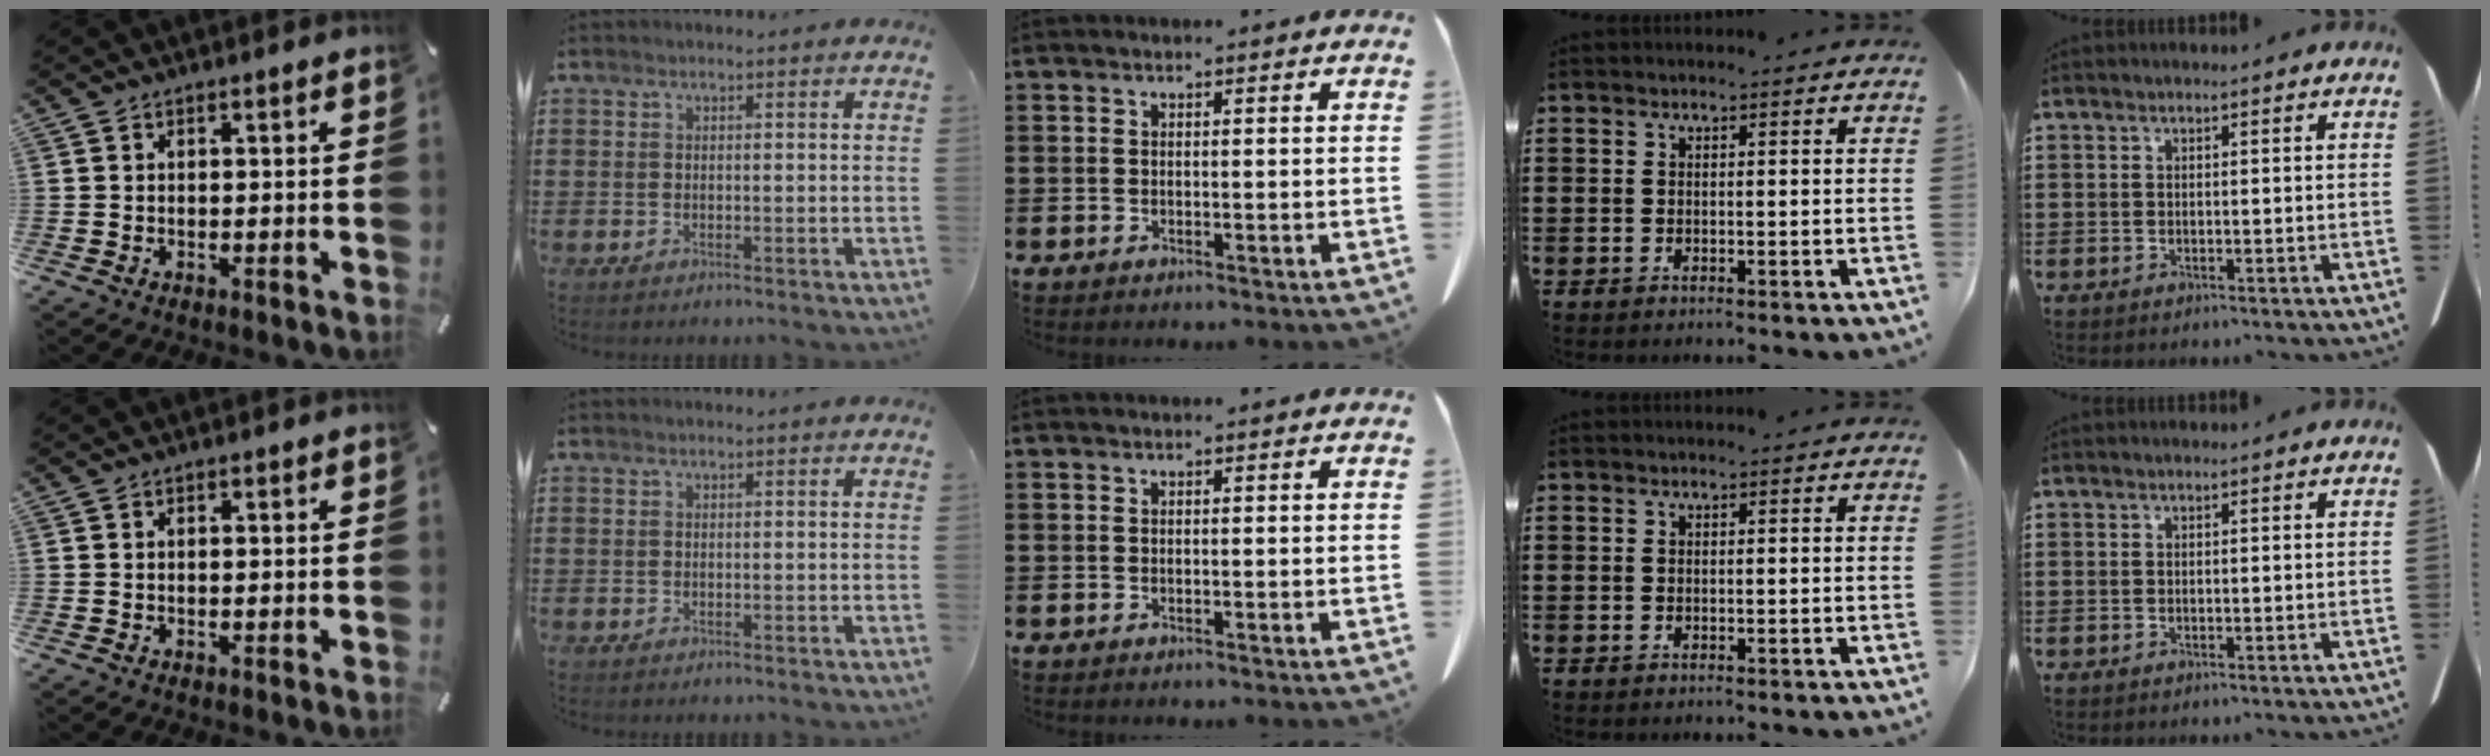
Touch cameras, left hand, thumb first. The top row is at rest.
{}